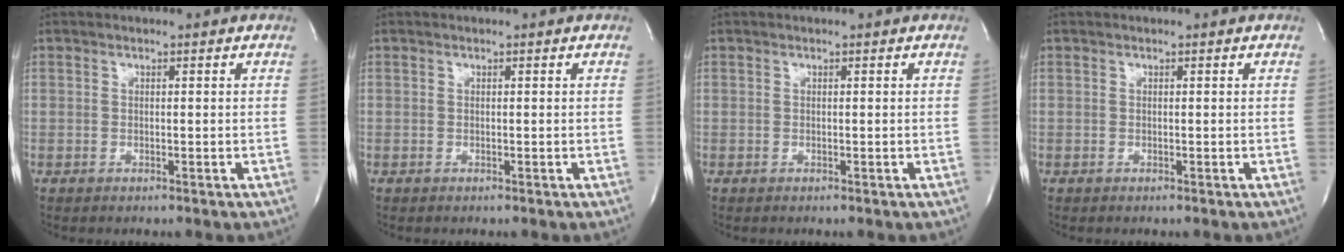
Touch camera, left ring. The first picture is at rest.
{"total": 0.0}
{"total": 0.0}
{"total": 0.0}